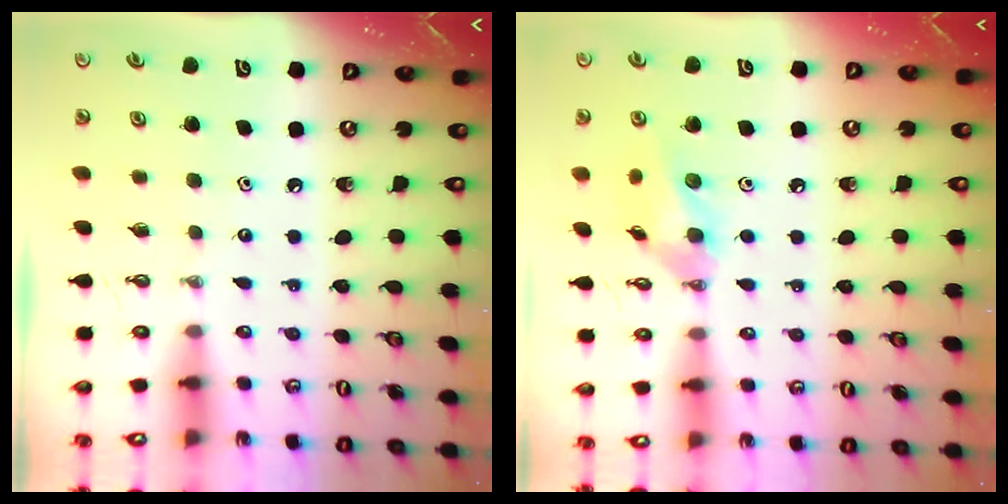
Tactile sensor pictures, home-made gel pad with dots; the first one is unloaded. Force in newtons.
{"total": 11.3, "press": 11.1, "slide": 1.8}